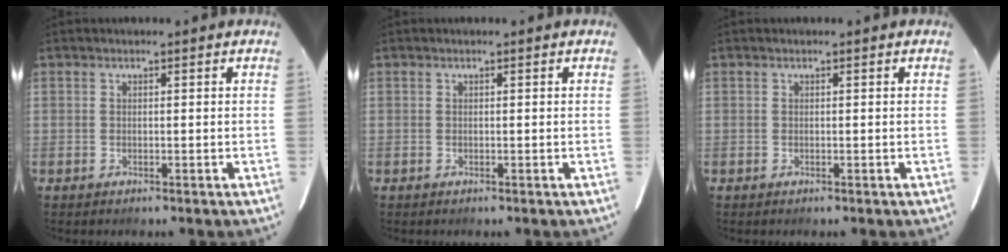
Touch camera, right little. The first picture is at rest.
{"total": 0.0}
{"total": 0.0}